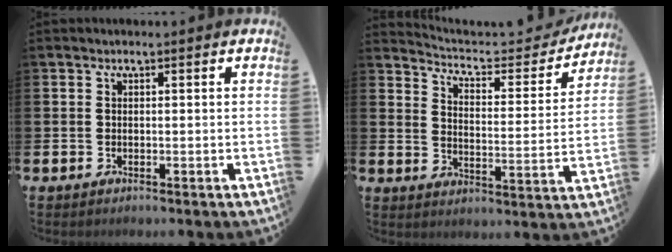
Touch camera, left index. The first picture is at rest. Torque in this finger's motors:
{"motor_torque": [0.37, -1.76, 0.03, -0.03]}